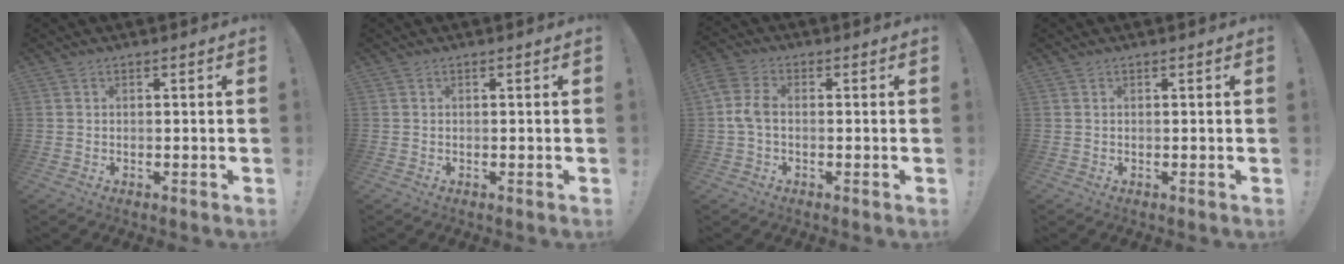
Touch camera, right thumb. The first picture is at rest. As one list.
[{"total": 0.0}, {"total": 6.4, "force": [-0.5, 4.0, 4.9], "torque": [-0.105, 0.003, -0.005]}, {"total": 0.0}]